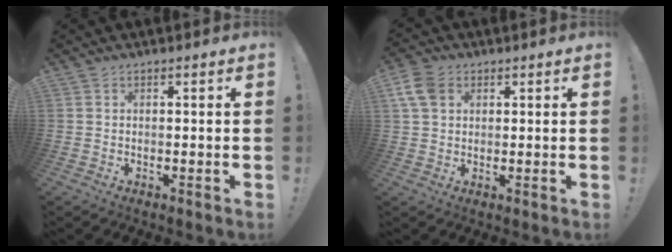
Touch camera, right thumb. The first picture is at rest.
{"total": 7.7, "force": [2.8, 5.7, 4.5], "torque": [-0.087, 0.005, 0.058]}